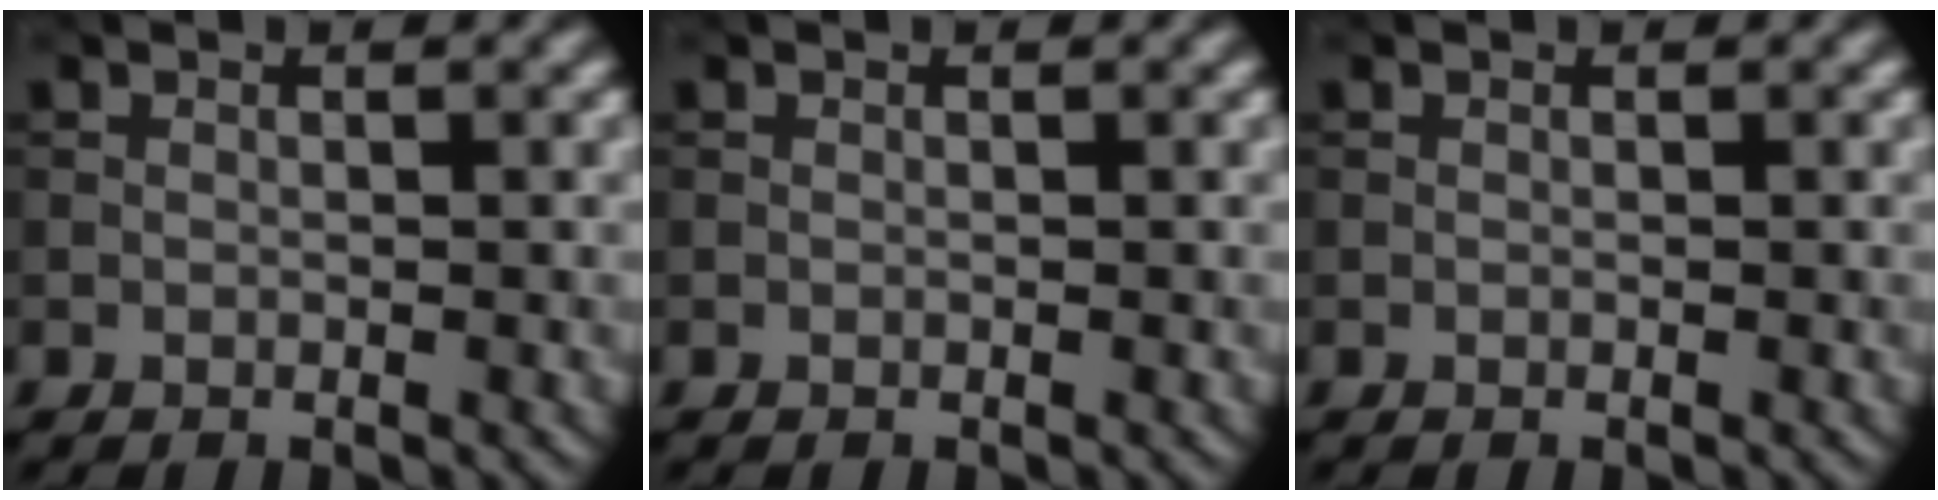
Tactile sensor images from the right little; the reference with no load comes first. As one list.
[{"total": 0.0}, {"total": 0.0}]